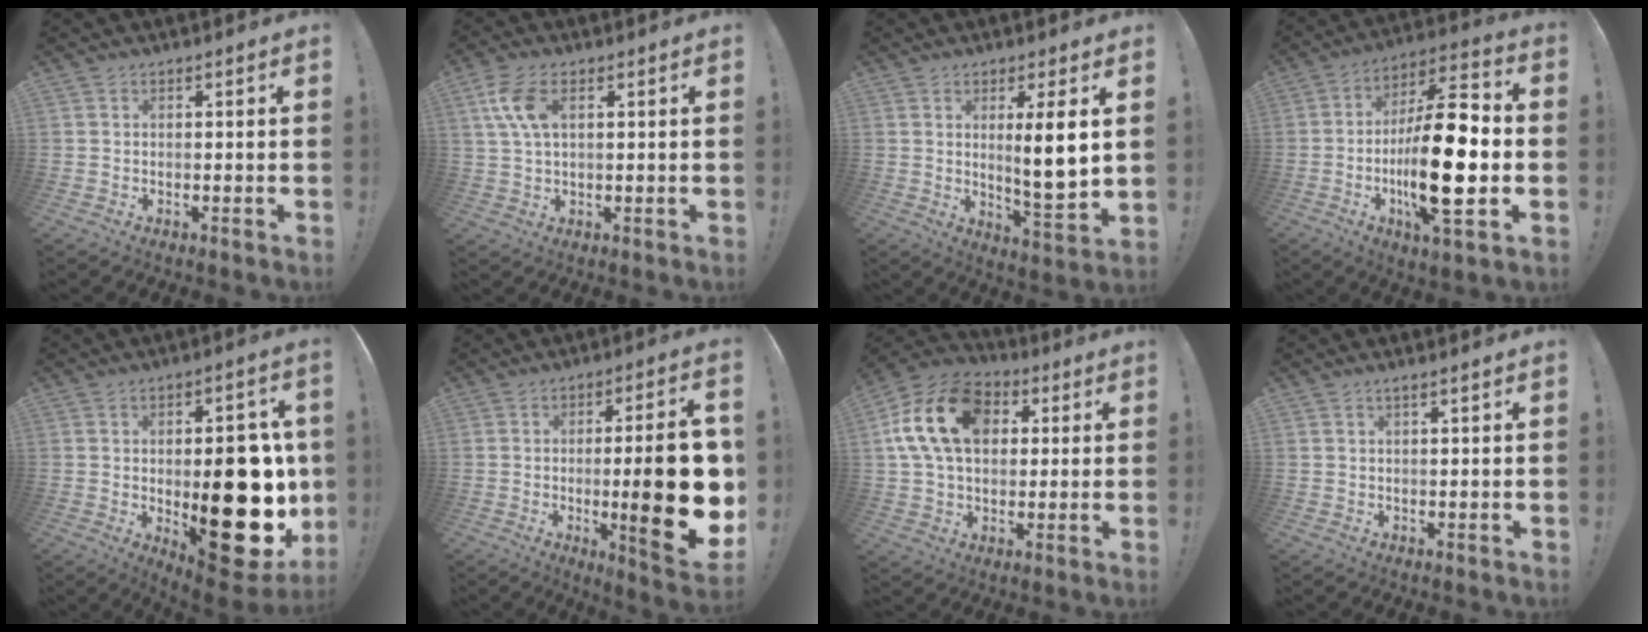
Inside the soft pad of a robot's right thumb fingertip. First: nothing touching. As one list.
[{"total": 8.5, "force": [2.6, 4.4, 6.7], "torque": [-0.139, -0.001, 0.048]}, {"total": 9.7, "force": [2.3, 0.7, 9.4], "torque": [-0.149, -0.018, 0.032]}, {"total": 23.9, "force": [-4.1, 7.5, 22.3], "torque": [-0.398, 0.015, -0.062]}, {"total": 25.9, "force": [-2.2, 12.2, 22.7], "torque": [-0.287, -0.008, -0.010]}, {"total": 22.2, "force": [-2.2, 4.4, 21.6], "torque": [-0.310, -0.006, -0.025]}, {"total": 19.4, "force": [4.9, 13.8, 12.8], "torque": [-0.220, 0.005, 0.093]}, {"total": 1.4, "force": [0.7, -0.2, 1.1], "torque": [-0.023, 0.000, 0.012]}]